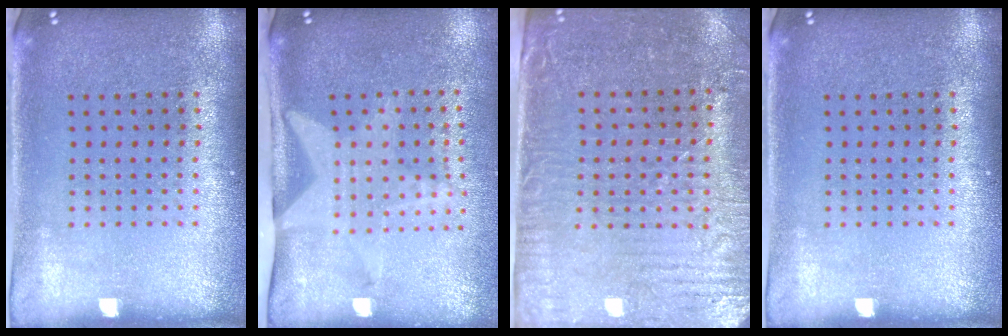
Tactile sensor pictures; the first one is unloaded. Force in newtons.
{"total": 2.0, "press": 1.5, "slide": 1.3}
{"total": 3.5, "press": 3.1, "slide": 1.5}
{"total": 0.0}